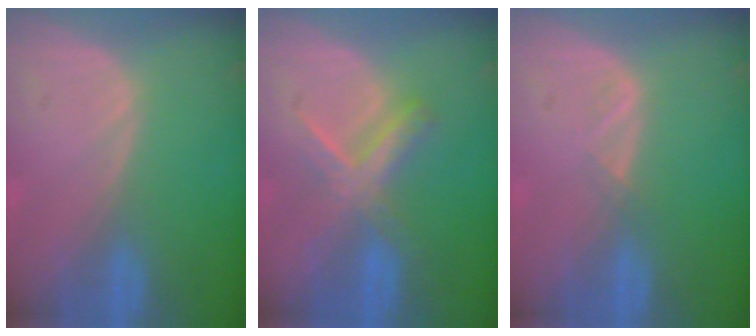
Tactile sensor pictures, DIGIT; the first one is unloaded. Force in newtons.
{"total": 5.5, "press": 5.5, "slide": 1.0}
{"total": 1.3, "press": 1.2, "slide": 0.7}